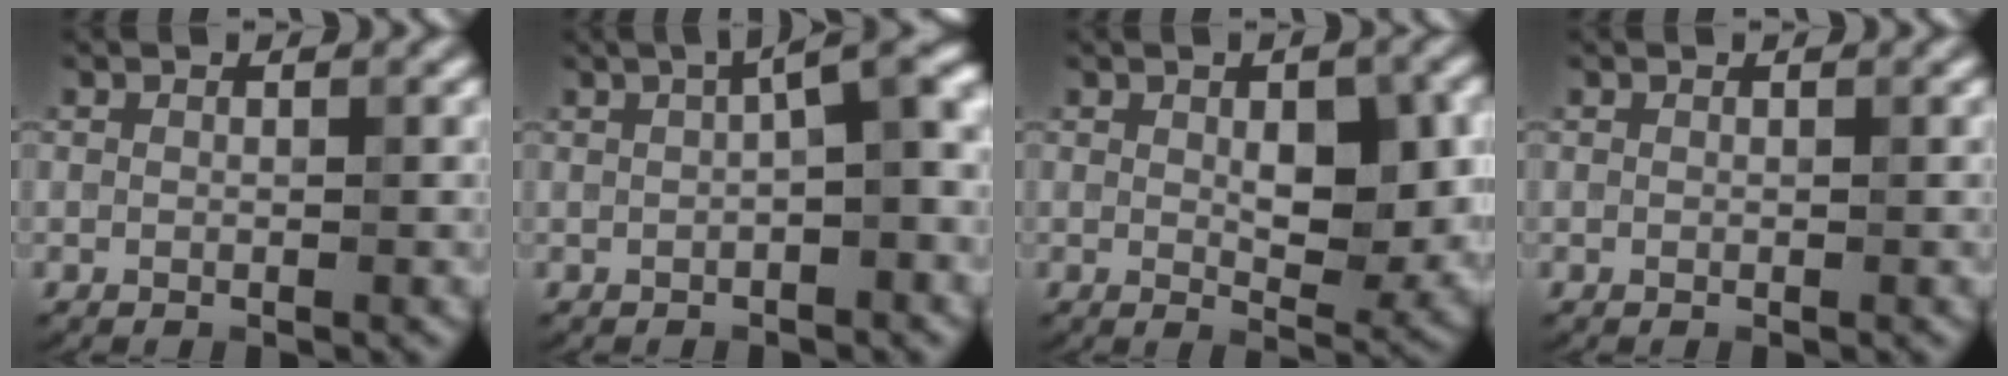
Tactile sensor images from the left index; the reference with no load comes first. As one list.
[{"total": 5.2, "force": [0.6, 1.2, 5.0], "torque": [-0.059, 0.018, 0.006]}, {"total": 6.3, "force": [0.8, 2.9, 5.6], "torque": [-0.076, -0.004, 0.018]}, {"total": 0.0}]